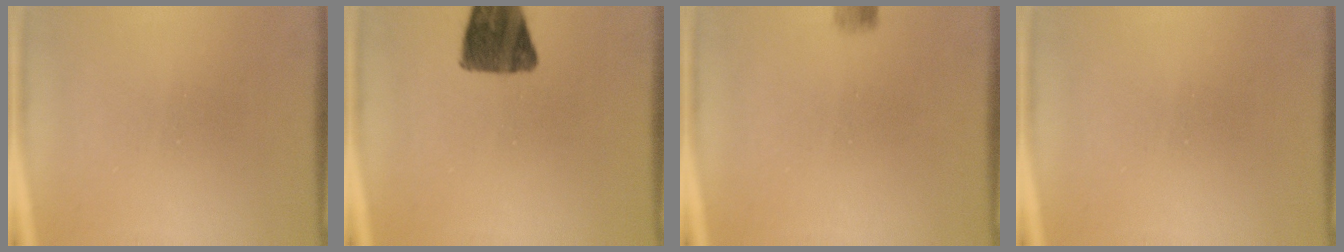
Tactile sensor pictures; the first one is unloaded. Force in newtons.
{"total": 11.8}
{"total": 2.2}
{"total": 0.0}